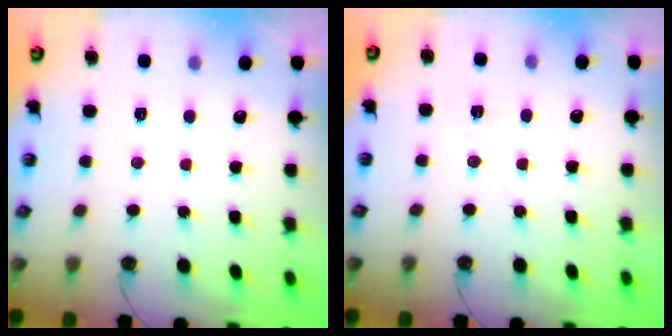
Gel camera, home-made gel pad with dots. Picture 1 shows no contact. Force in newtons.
{"total": 5.2, "press": 2.7, "slide": 4.5}